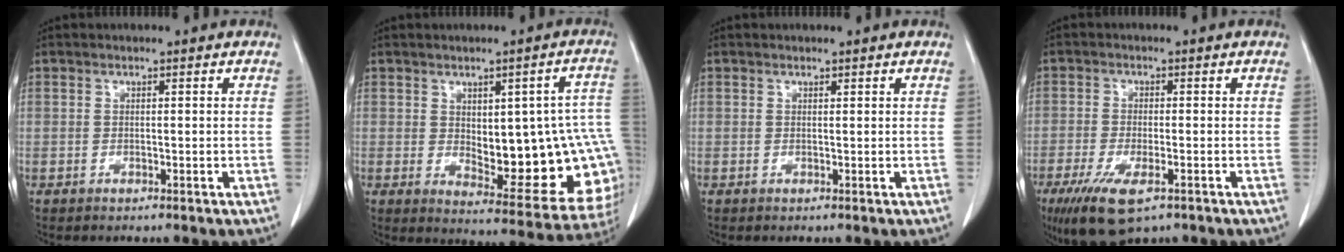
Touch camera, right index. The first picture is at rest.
{"total": 19.3, "force": [-0.9, 6.8, 18.0], "torque": [-0.164, 0.021, 0.018]}
{"total": 0.0}
{"total": 8.8, "force": [-5.2, 2.8, 6.6], "torque": [-0.124, -0.021, -0.083]}